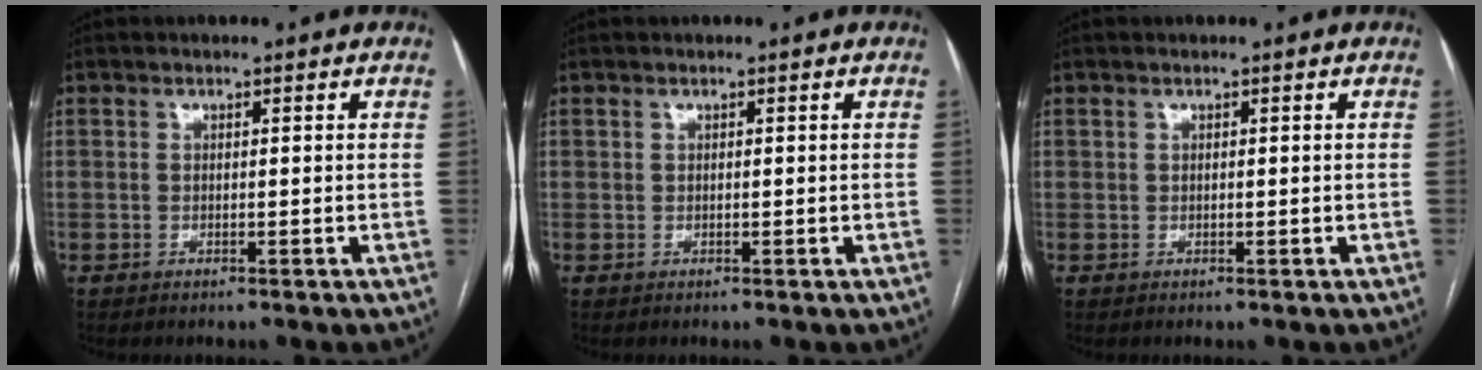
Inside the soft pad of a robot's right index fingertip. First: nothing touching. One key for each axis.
{"total": 0.0}
{"total": 0.0}